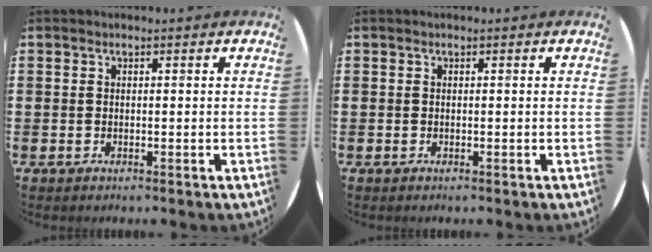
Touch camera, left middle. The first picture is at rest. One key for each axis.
{"total": 0.0}